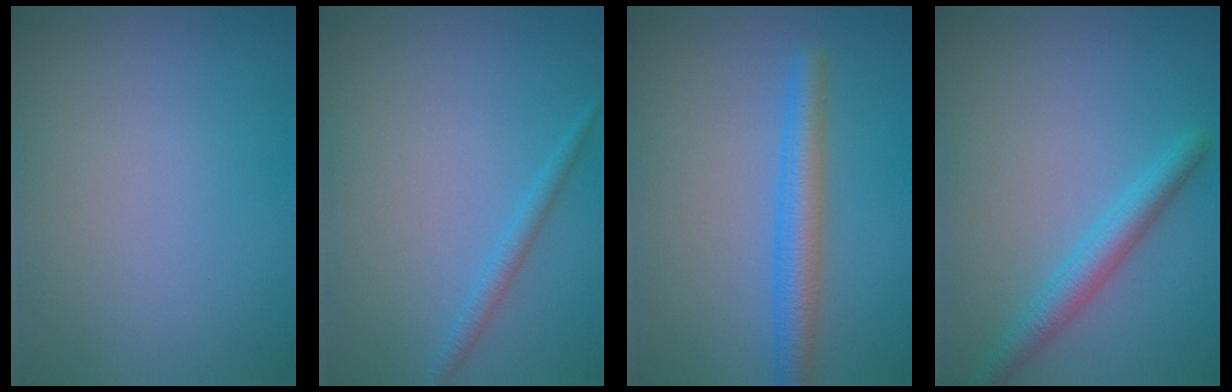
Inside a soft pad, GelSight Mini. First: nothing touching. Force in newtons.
{"total": 1.5, "press": 1.5, "slide": 0.1}
{"total": 3.7, "press": 3.7, "slide": 0.1}
{"total": 3.1, "press": 3.1, "slide": 0.2}